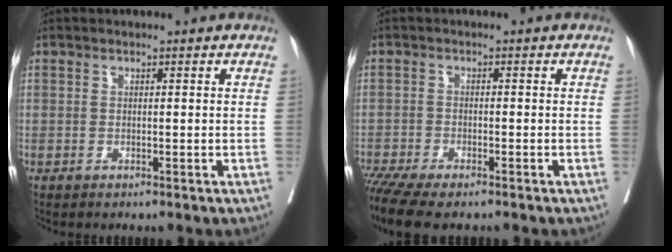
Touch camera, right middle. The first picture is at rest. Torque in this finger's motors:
{"motor_torque": [1.10, -1.04, 0.21, 0.13]}